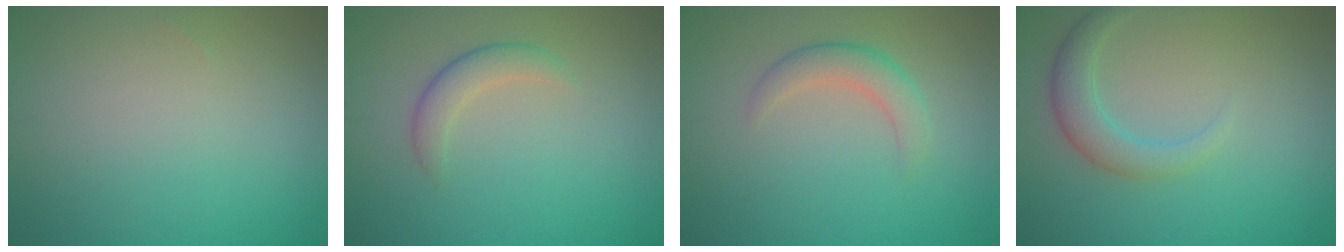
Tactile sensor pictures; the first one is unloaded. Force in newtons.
{"total": 2.1, "press": 2.1, "slide": 0.0}
{"total": 2.6, "press": 2.5, "slide": 0.3}
{"total": 2.8, "press": 2.8, "slide": 0.2}